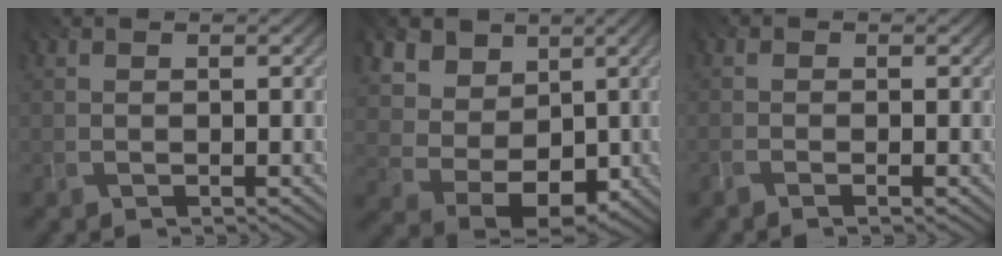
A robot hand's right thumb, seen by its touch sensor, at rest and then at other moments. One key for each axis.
{"total": 10.9, "fx": 3.6, "fy": 8.5, "fz": 5.8, "tx": -0.160, "ty": 0.020, "tz": 0.065}
{"total": 1.2, "fx": -1.0, "fy": 0.2, "fz": 0.7, "tx": -0.015, "ty": -0.001, "tz": -0.028}